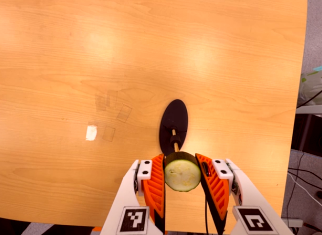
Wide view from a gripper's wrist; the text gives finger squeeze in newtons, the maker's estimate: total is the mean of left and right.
{"total": 11.4, "left": 10.9, "right": 12.0}